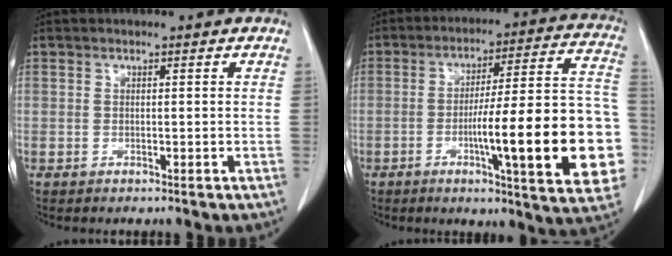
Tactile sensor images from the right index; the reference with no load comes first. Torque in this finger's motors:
{"motor_torque": [1.37, -0.77, 0.98, 0.13]}